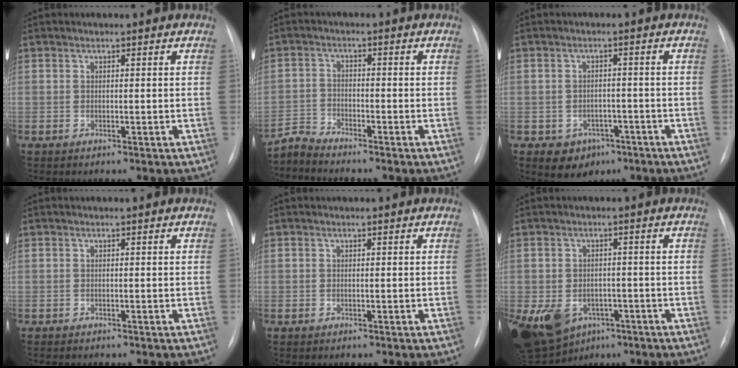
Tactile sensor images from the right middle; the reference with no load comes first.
{"total": 3.4, "force": [-3.2, -0.7, -0.7], "torque": [0.011, -0.022, -0.064]}
{"total": 4.9, "force": [-2.6, 3.9, 1.4], "torque": [-0.019, 0.009, -0.025]}
{"total": 0.7, "force": [-0.6, 0.1, 0.2], "torque": [-0.009, -0.003, -0.010]}
{"total": 0.0}
{"total": 16.7, "force": [-7.3, 12.4, 8.4], "torque": [-0.218, -0.004, -0.099]}